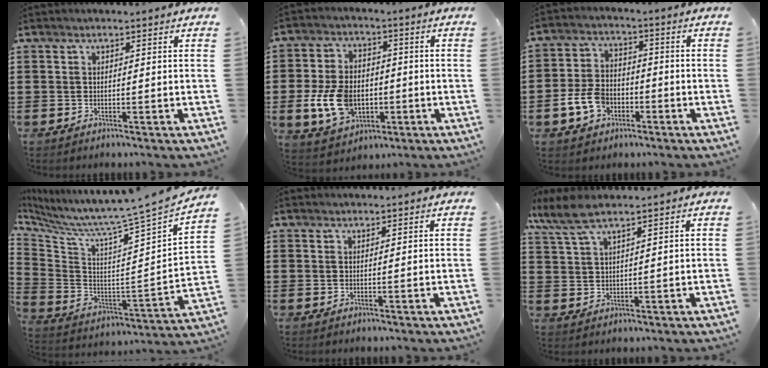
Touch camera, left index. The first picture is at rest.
{"total": 10.5, "force": [-1.3, 7.5, 7.2], "torque": [-0.163, 0.008, -0.025]}
{"total": 6.4, "force": [-2.7, 4.4, 3.7], "torque": [-0.093, 0.007, -0.055]}
{"total": 6.1, "force": [5.5, -1.2, 2.2], "torque": [-0.078, -0.078, 0.075]}
{"total": 0.8, "force": [0.7, 0.0, 0.1], "torque": [-0.003, -0.001, 0.015]}
{"total": 5.6, "force": [4.4, 0.7, 3.4], "torque": [-0.088, -0.010, 0.078]}